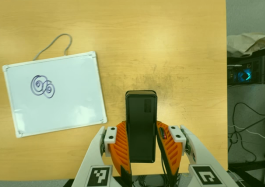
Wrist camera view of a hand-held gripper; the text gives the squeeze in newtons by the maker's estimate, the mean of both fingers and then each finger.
{"total": 3.9, "left": 2.6, "right": 5.3}